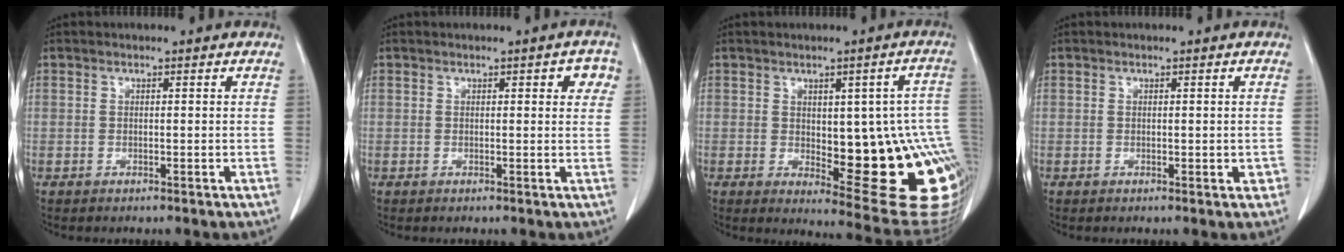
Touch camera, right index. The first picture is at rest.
{"total": 2.9, "force": [1.1, 1.0, 2.5], "torque": [-0.021, 0.005, 0.010]}
{"total": 19.7, "force": [-2.3, 6.3, 18.5], "torque": [-0.134, 0.019, -0.002]}
{"total": 1.5, "force": [-0.2, 0.9, 1.2], "torque": [-0.004, 0.004, 0.001]}